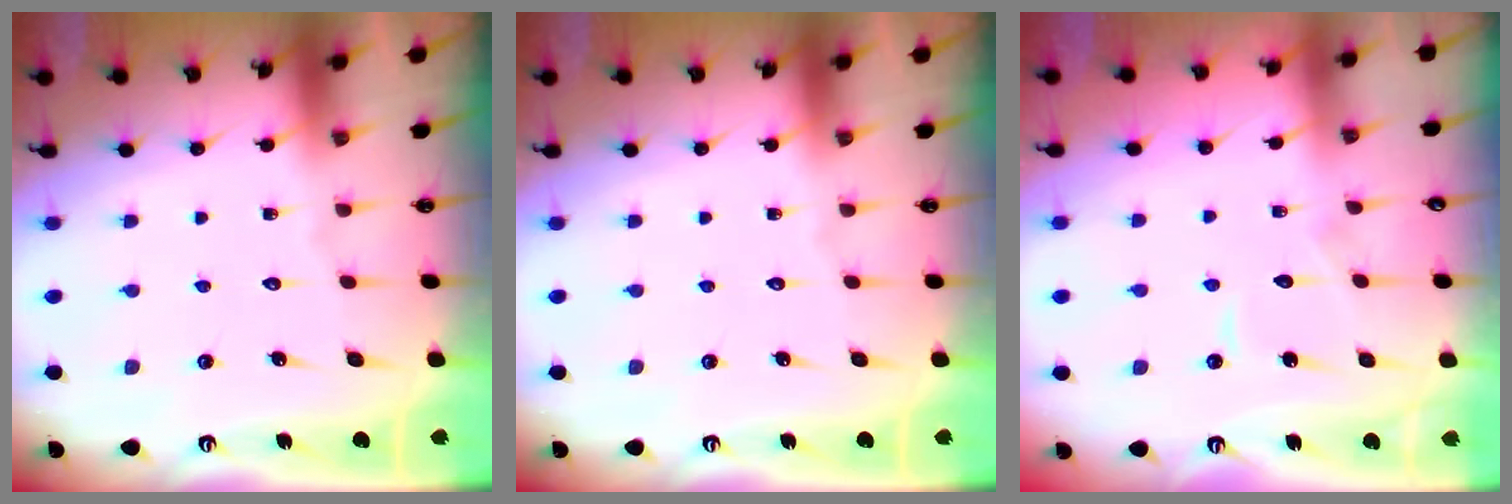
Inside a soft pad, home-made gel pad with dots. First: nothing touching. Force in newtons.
{"total": 0.0}
{"total": 4.0, "press": 4.0, "slide": 0.1}